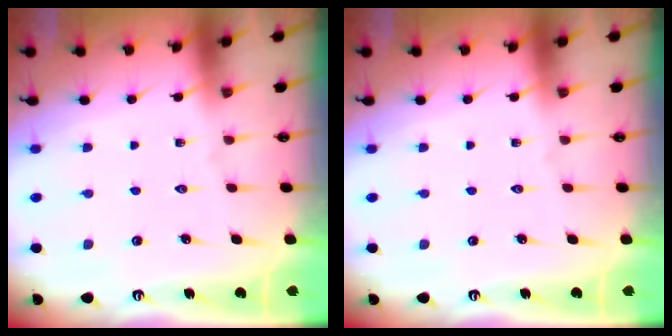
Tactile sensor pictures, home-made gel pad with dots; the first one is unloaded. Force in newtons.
{"total": 0.0}